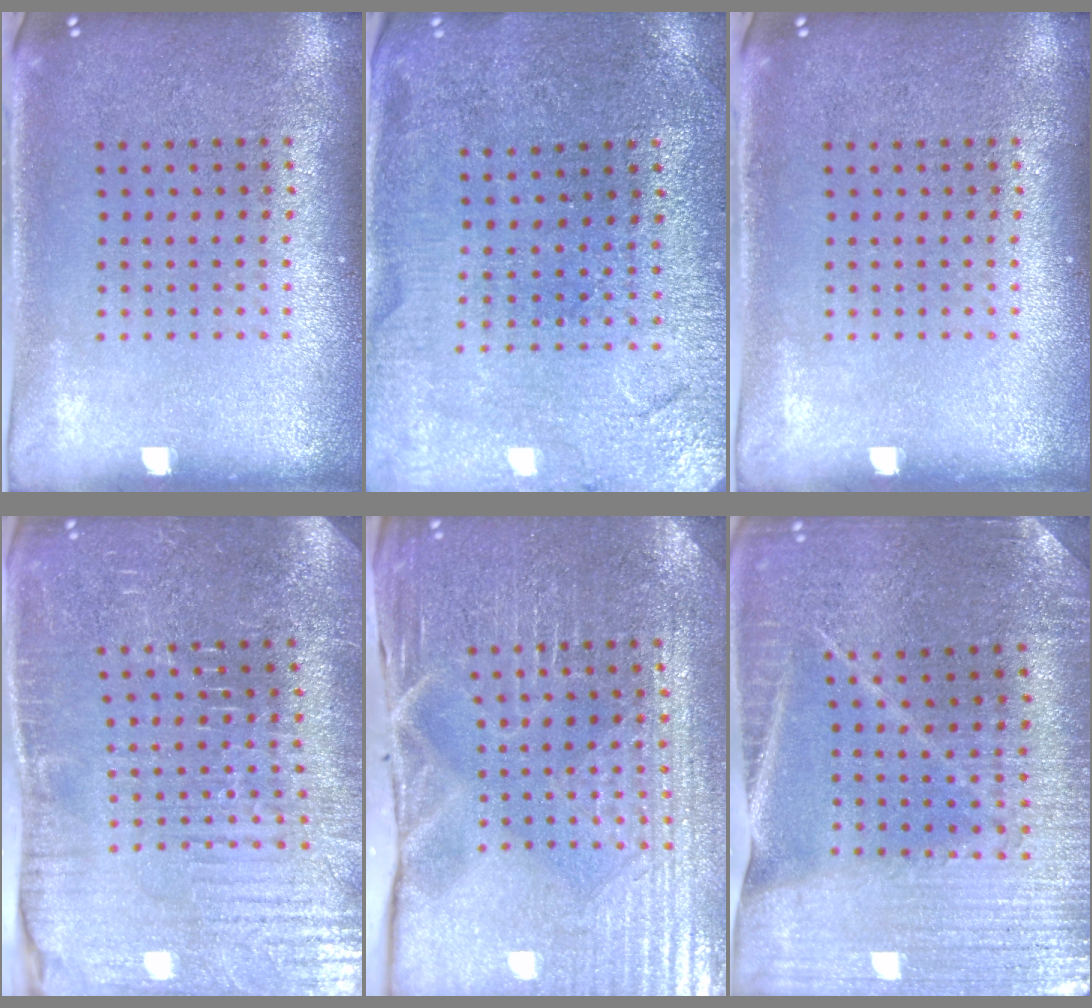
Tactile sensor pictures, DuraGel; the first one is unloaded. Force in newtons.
{"total": 1.0, "press": 0.9, "slide": 0.3}
{"total": 0.0}
{"total": 4.3, "press": 4.2, "slide": 0.4}
{"total": 3.9, "press": 3.9, "slide": 0.4}
{"total": 3.2, "press": 3.2, "slide": 0.3}